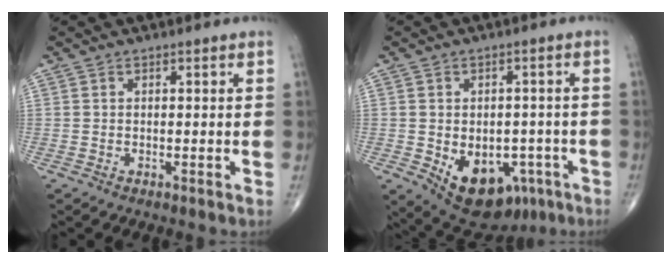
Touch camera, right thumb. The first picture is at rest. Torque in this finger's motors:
{"motor_torque": [-0.35, 0.53, 0.70, 0.20, 0.22]}